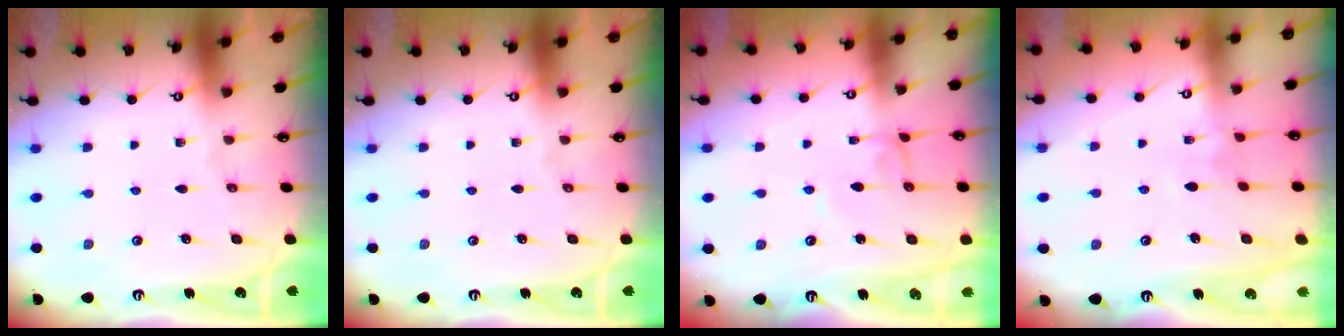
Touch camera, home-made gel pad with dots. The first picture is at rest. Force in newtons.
{"total": 0.0}
{"total": 1.5, "press": 1.4, "slide": 0.1}
{"total": 3.3, "press": 3.3, "slide": 0.3}